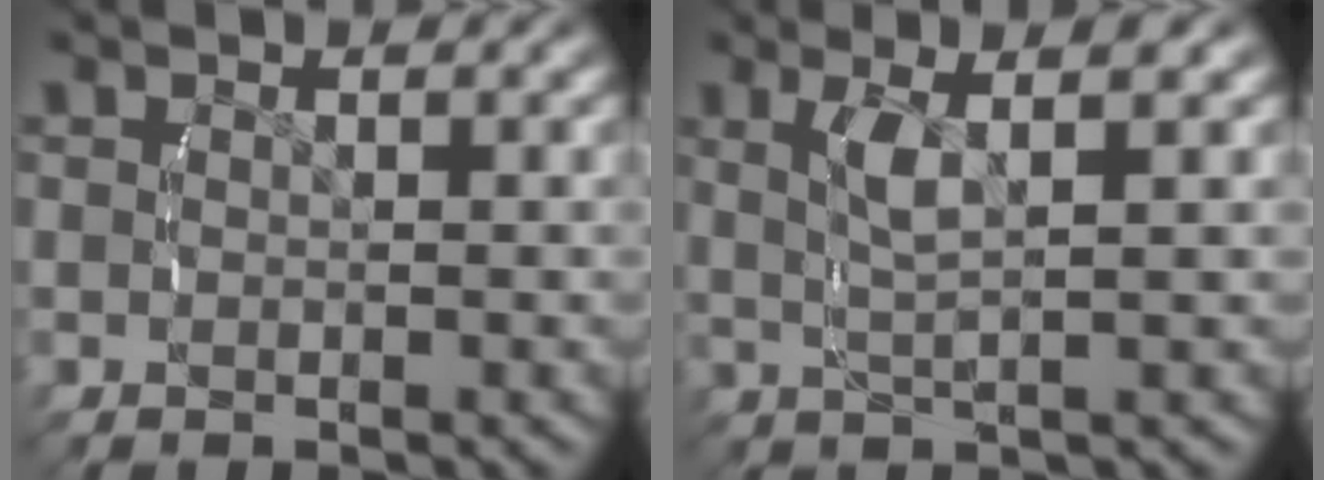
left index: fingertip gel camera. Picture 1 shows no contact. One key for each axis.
{"total": 3.2, "fx": 1.2, "fy": 0.0, "fz": 2.9, "tx": -0.060, "ty": 0.003, "tz": 0.027}